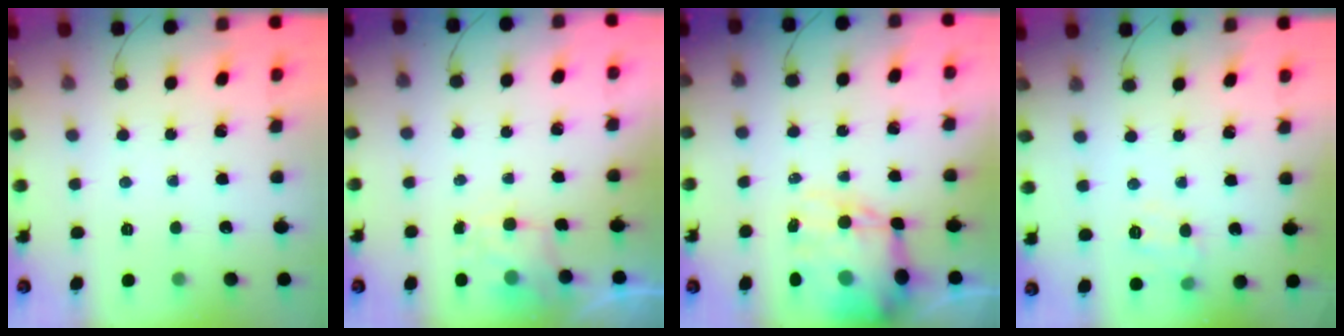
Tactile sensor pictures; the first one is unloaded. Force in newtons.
{"total": 1.9, "press": 1.6, "slide": 1.0}
{"total": 14.3, "press": 13.8, "slide": 3.7}
{"total": 5.9, "press": 5.8, "slide": 1.1}